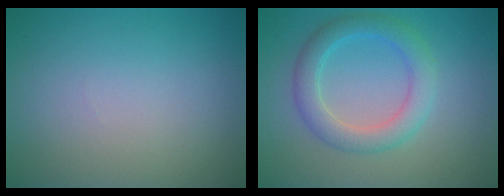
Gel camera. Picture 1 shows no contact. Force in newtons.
{"total": 3.8, "press": 3.8, "slide": 0.1}